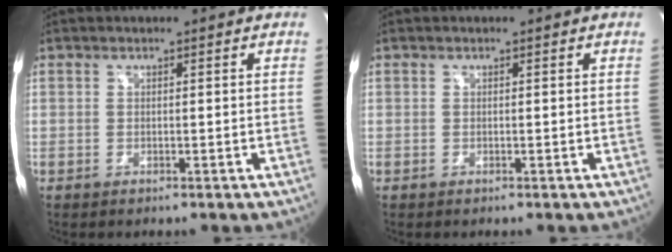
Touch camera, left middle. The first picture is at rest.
{"total": 0.0}